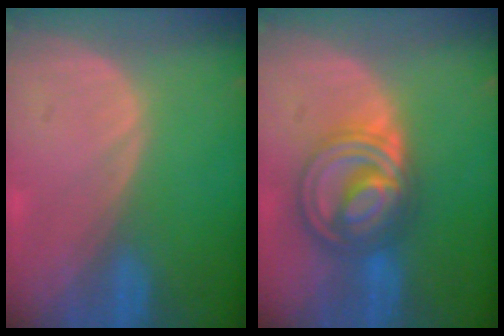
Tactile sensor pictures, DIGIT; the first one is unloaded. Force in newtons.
{"total": 8.7, "press": 8.7, "slide": 0.6}